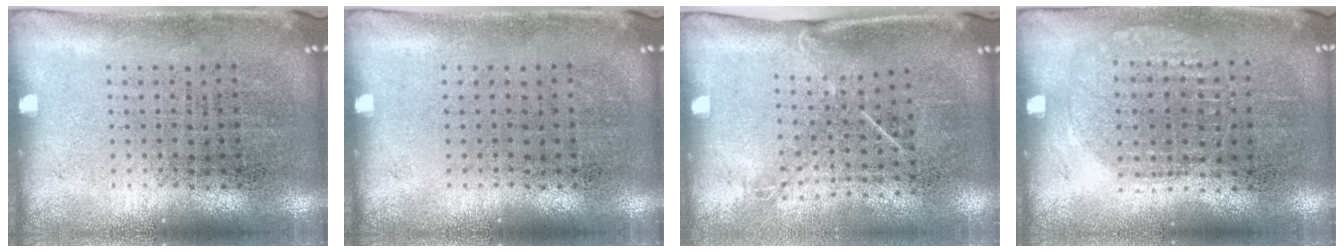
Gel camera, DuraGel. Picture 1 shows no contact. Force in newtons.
{"total": 0.0}
{"total": 1.5, "press": 1.0, "slide": 1.1}
{"total": 1.0, "press": 0.9, "slide": 0.3}